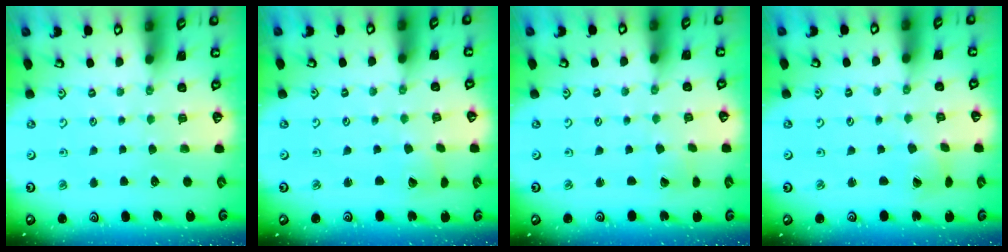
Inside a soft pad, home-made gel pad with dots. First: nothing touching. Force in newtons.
{"total": 1.9, "press": 1.9, "slide": 0.2}
{"total": 0.7, "press": 0.7, "slide": 0.1}
{"total": 1.5, "press": 1.5, "slide": 0.2}